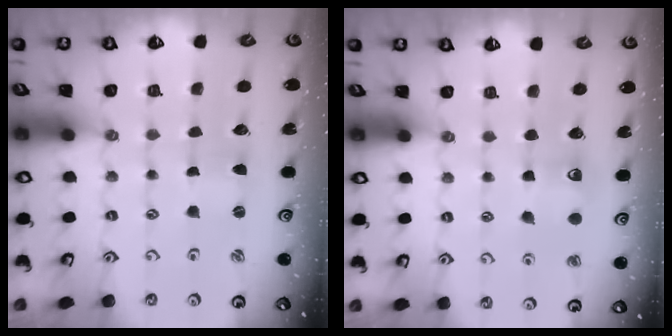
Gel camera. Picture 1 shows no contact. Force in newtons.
{"total": 5.7, "press": 5.7, "slide": 0.6}